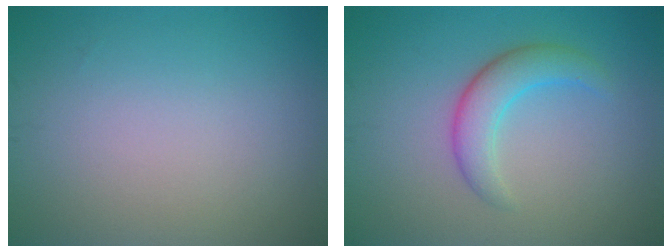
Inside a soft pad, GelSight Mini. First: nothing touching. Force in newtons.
{"total": 3.4, "press": 3.4, "slide": 0.3}